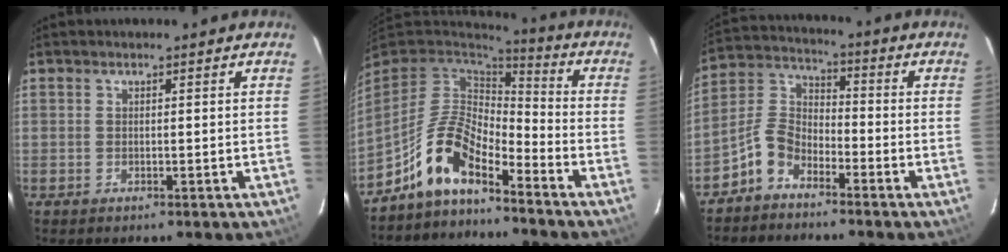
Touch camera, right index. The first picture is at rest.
{"total": 11.5, "force": [-8.0, 4.2, 7.2], "torque": [-0.149, 0.013, -0.159]}
{"total": 6.9, "force": [-4.8, 3.9, 3.0], "torque": [-0.071, 0.026, -0.108]}